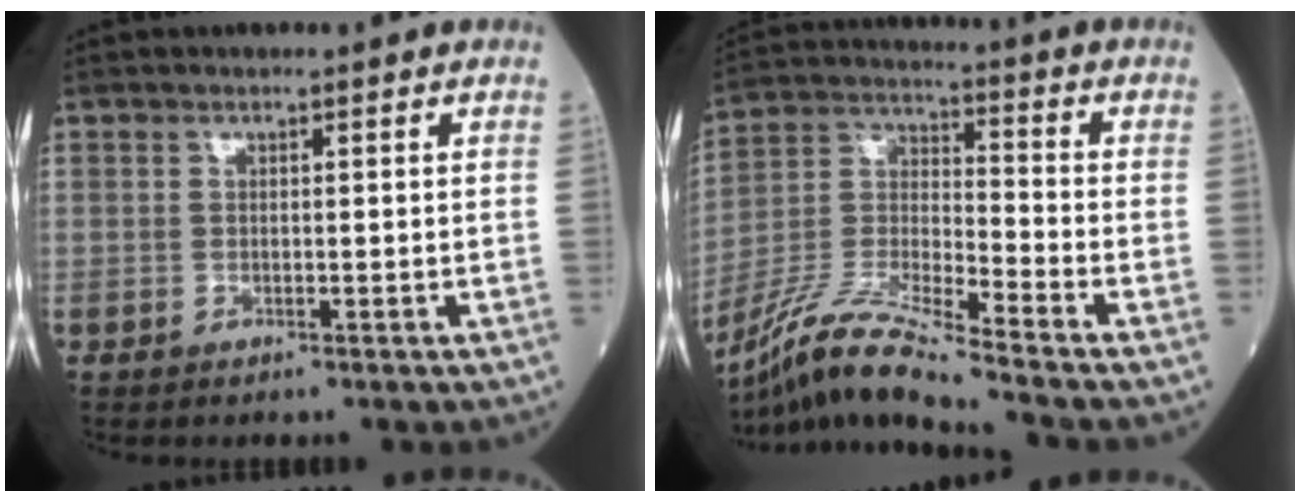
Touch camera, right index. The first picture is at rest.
{"total": 12.6, "force": [-10.9, -1.5, 6.2], "torque": [-0.129, -0.012, -0.211]}